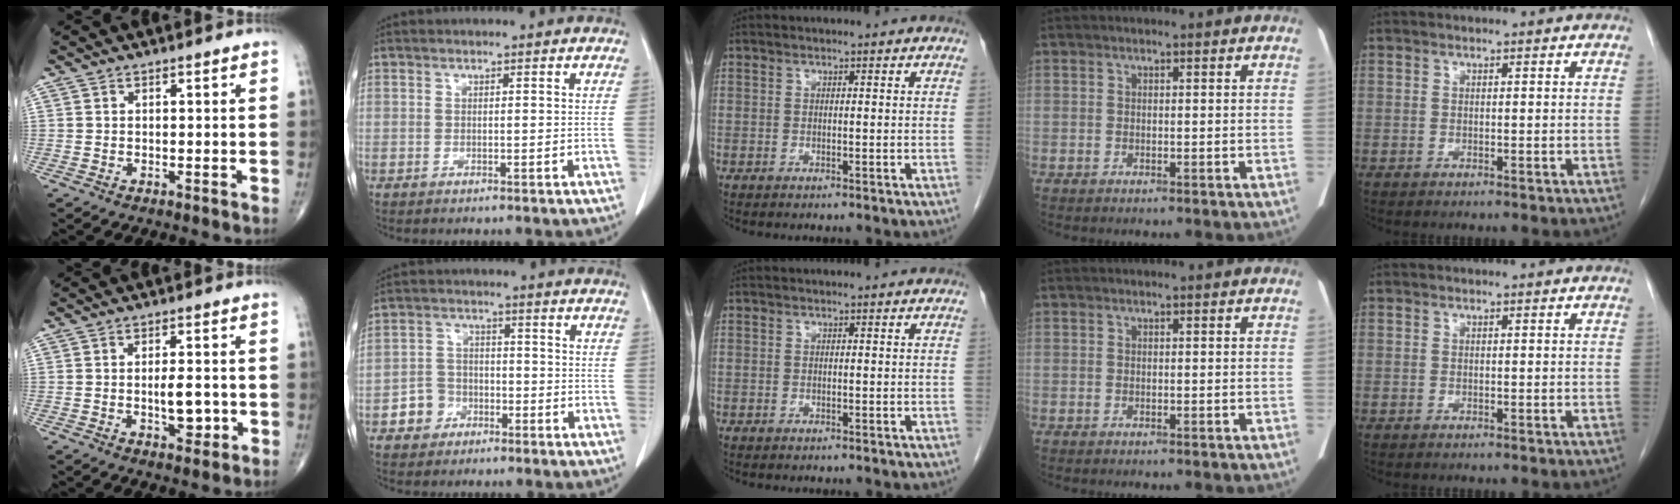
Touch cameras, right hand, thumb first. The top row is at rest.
{"thumb": {"total": 5.2, "force": [-0.8, 2.4, 4.5], "torque": [-0.058, 0.000, -0.009]}, "index": {"total": 4.8, "force": [-2.5, 4.1, 0.7], "torque": [-0.008, 0.019, -0.044]}}